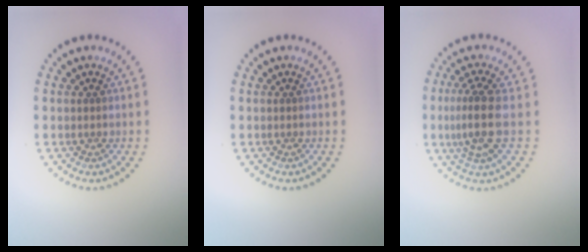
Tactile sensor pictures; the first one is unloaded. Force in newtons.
{"total": 0.0}
{"total": 3.4, "press": 2.9, "slide": 1.8}